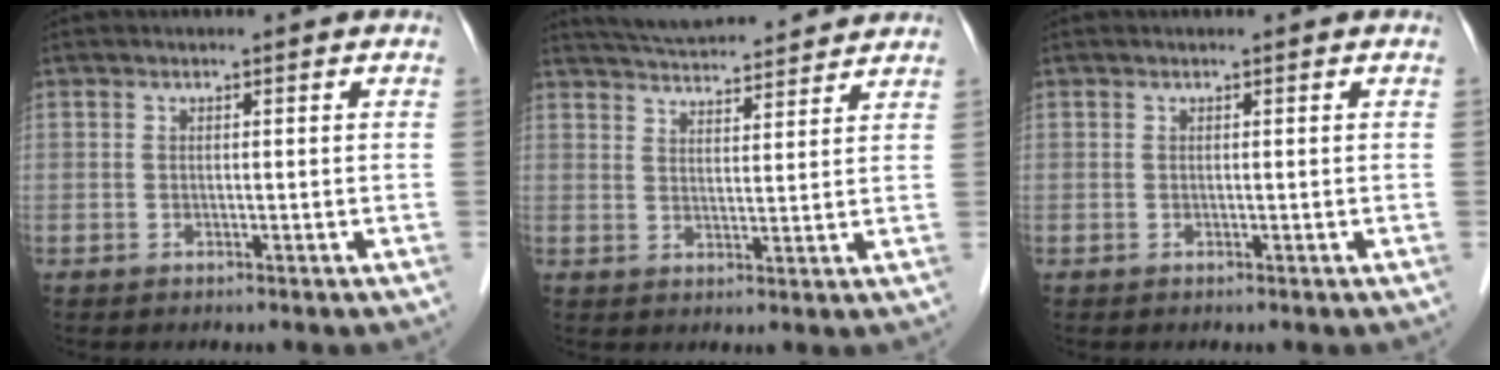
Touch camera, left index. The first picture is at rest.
{"total": 12.9, "force": [12.1, 1.5, 4.2], "torque": [-0.074, 0.024, 0.178]}
{"total": 0.0}